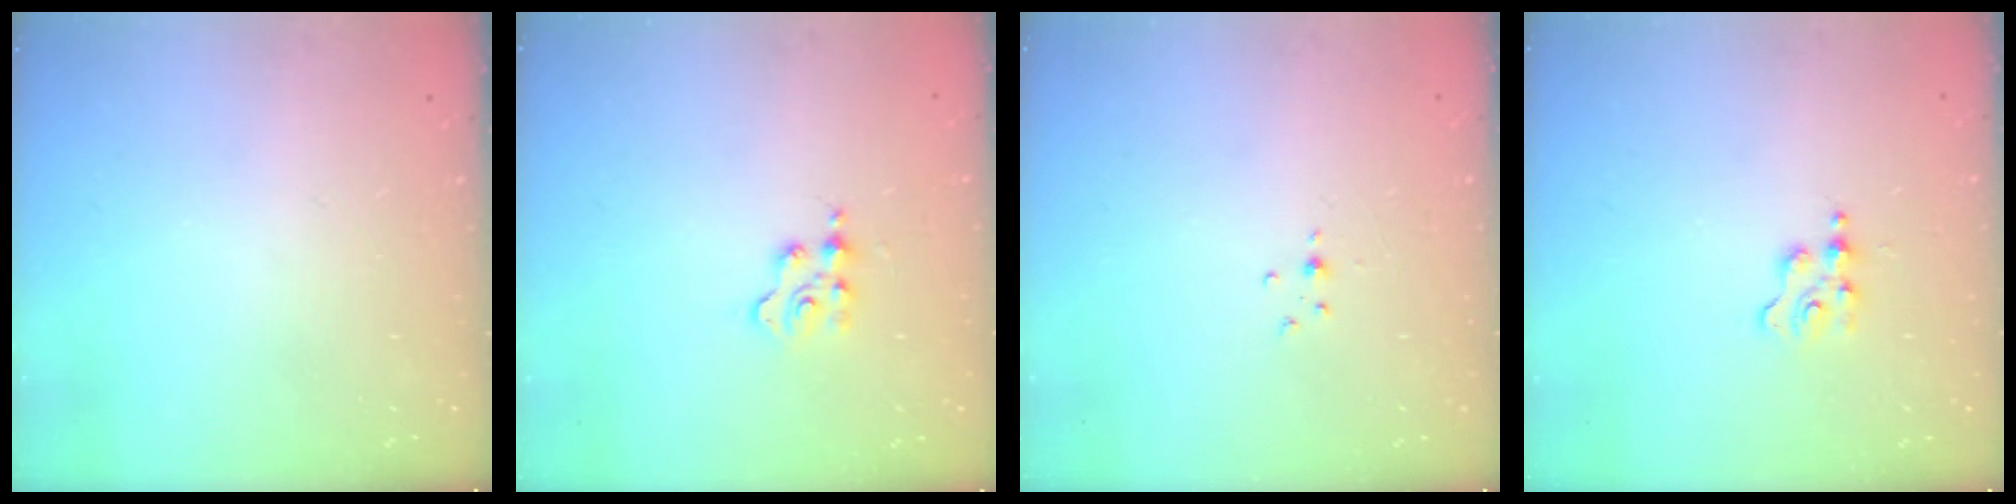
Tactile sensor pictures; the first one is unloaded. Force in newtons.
{"total": 2.3, "press": 2.3, "slide": 0.3}
{"total": 3.2, "press": 3.0, "slide": 1.1}
{"total": 2.5, "press": 2.5, "slide": 0.3}